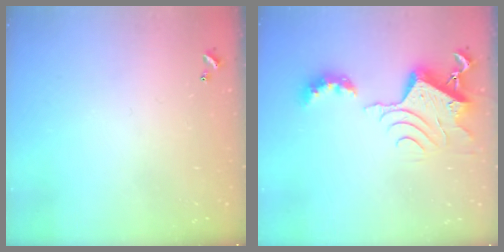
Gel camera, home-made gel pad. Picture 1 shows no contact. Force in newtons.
{"total": 11.5, "press": 11.5, "slide": 1.0}